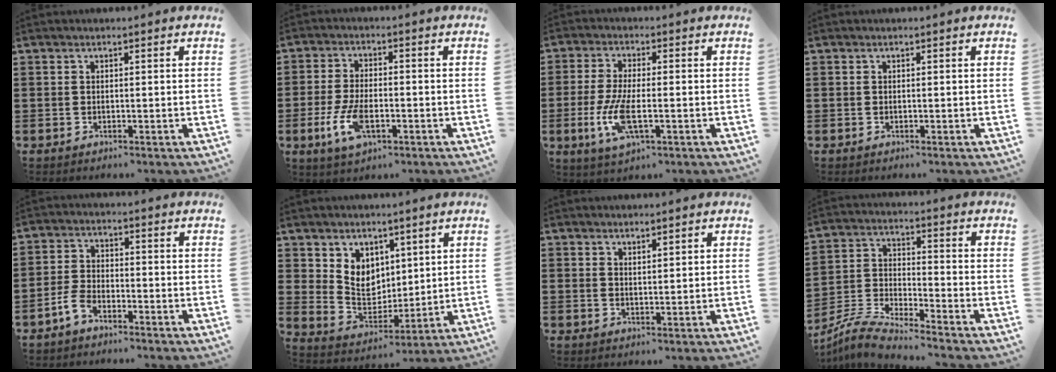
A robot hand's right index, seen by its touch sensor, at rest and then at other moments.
{"total": 6.8, "force": [-2.4, 3.1, 5.6], "torque": [-0.131, -0.009, -0.048]}
{"total": 7.2, "force": [-2.1, 2.4, 6.4], "torque": [-0.147, -0.015, -0.041]}
{"total": 0.0}
{"total": 3.4, "force": [-2.5, 1.4, 1.9], "torque": [-0.055, -0.001, -0.055]}
{"total": 6.8, "force": [3.7, 5.4, 1.8], "torque": [-0.056, -0.010, 0.073]}
{"total": 1.5, "force": [1.4, 0.2, 0.2], "torque": [-0.004, 0.002, 0.027]}
{"total": 6.1, "force": [-6.0, 0.0, 1.4], "torque": [-0.048, -0.006, -0.122]}